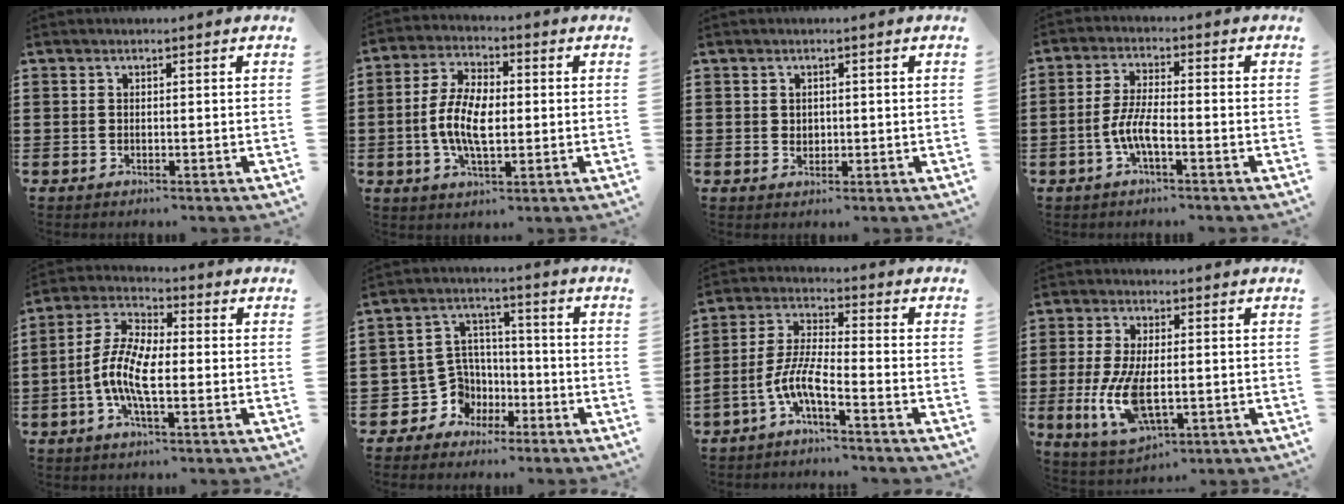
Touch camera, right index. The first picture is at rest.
{"total": 8.0, "force": [-1.0, 3.8, 7.0], "torque": [-0.159, -0.001, -0.025]}
{"total": 1.2, "force": [0.3, 1.1, 0.5], "torque": [-0.012, 0.006, 0.005]}
{"total": 5.5, "force": [-2.2, 1.2, 4.9], "torque": [-0.118, -0.012, -0.049]}
{"total": 8.6, "force": [-2.2, 3.3, 7.6], "torque": [-0.184, -0.012, -0.050]}
{"total": 6.7, "force": [-2.5, 6.0, 1.3], "torque": [-0.060, 0.004, -0.045]}
{"total": 7.0, "force": [-4.2, 1.2, 5.4], "torque": [-0.141, -0.016, -0.089]}
{"total": 9.4, "force": [-1.5, 4.6, 8.0], "torque": [-0.192, -0.015, -0.031]}